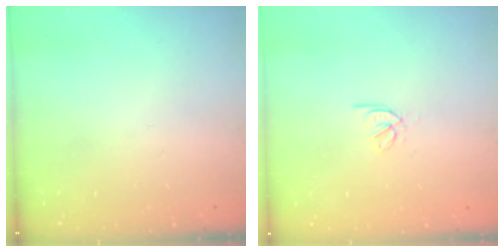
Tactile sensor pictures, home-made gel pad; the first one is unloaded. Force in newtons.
{"total": 2.3, "press": 2.2, "slide": 0.5}